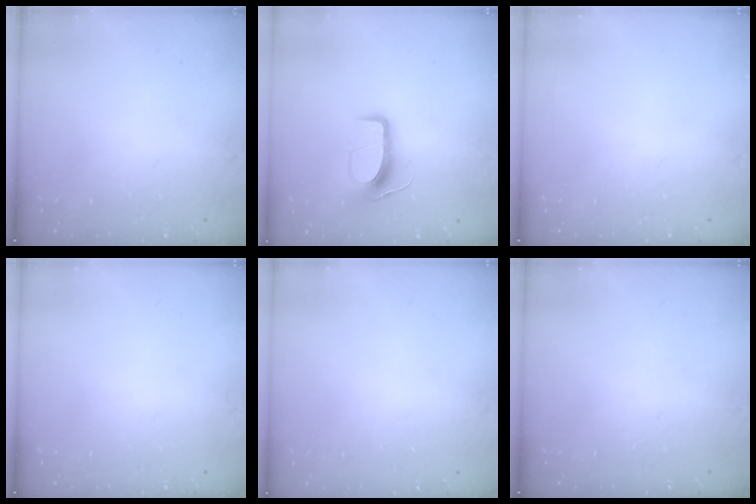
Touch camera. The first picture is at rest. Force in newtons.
{"total": 9.9, "press": 9.9, "slide": 0.2}
{"total": 0.0}
{"total": 0.0}
{"total": 0.0}
{"total": 0.0}